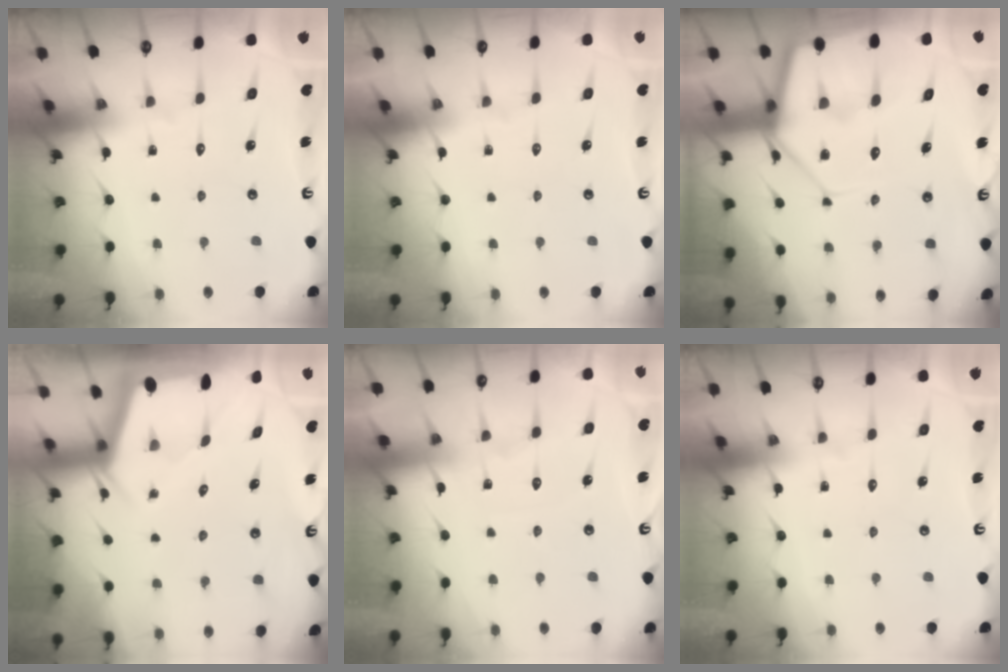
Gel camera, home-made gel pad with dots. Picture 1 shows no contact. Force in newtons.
{"total": 0.0}
{"total": 13.8, "press": 13.8, "slide": 1.2}
{"total": 1.9, "press": 1.9, "slide": 0.2}
{"total": 4.0, "press": 3.9, "slide": 0.6}
{"total": 0.0}